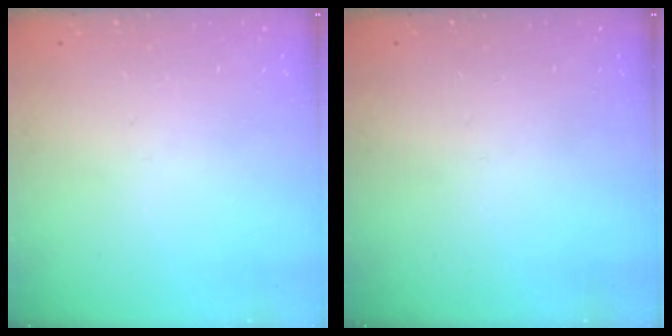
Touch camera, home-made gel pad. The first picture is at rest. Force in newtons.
{"total": 0.0}